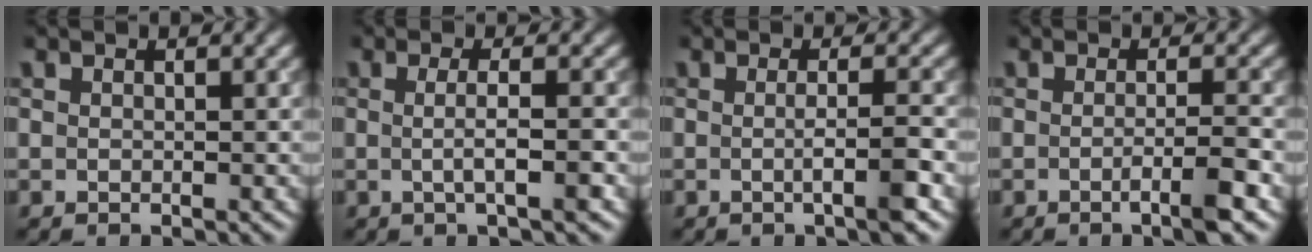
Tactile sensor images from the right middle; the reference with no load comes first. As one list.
[{"total": 2.9, "force": [-0.2, 0.6, 2.8], "torque": [-0.042, -0.004, -0.007]}, {"total": 3.1, "force": [-0.5, 0.5, 3.0], "torque": [-0.041, -0.001, -0.013]}, {"total": 3.1, "force": [-1.0, 0.5, 2.9], "torque": [-0.041, 0.001, -0.023]}]